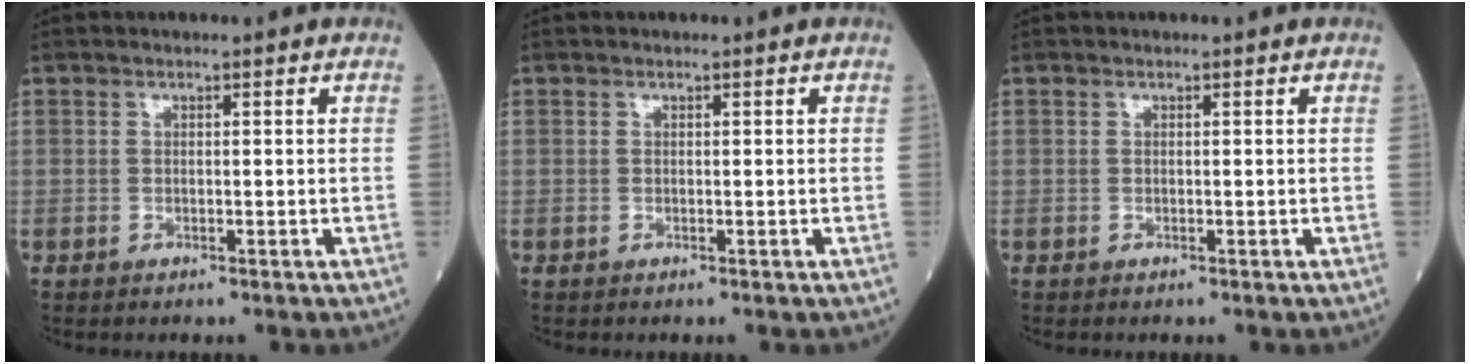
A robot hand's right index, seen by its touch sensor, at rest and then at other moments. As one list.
[{"total": 0.0}, {"total": 0.0}]